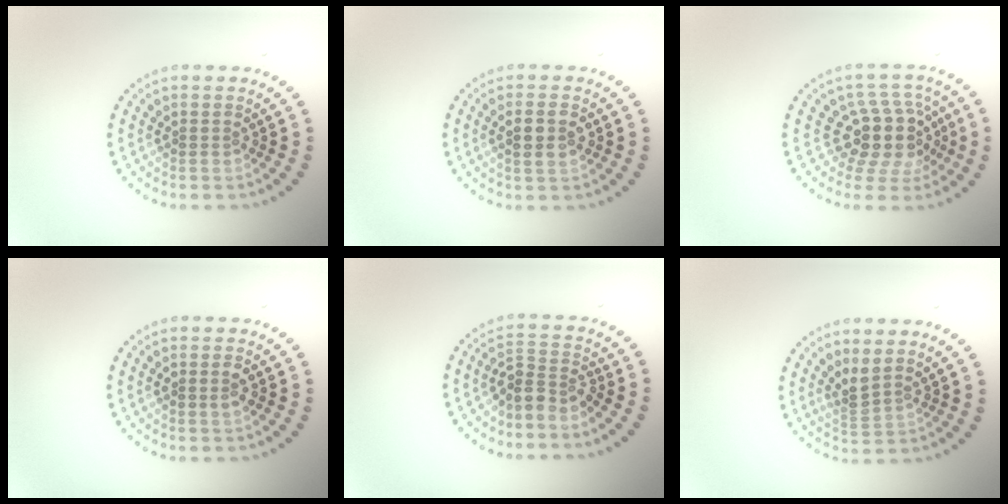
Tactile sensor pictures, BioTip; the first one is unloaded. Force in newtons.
{"total": 2.6, "press": 2.5, "slide": 0.6}
{"total": 4.7, "press": 3.8, "slide": 2.8}
{"total": 1.2, "press": 1.2, "slide": 0.1}
{"total": 2.8, "press": 2.0, "slide": 1.9}
{"total": 2.0, "press": 1.5, "slide": 1.3}